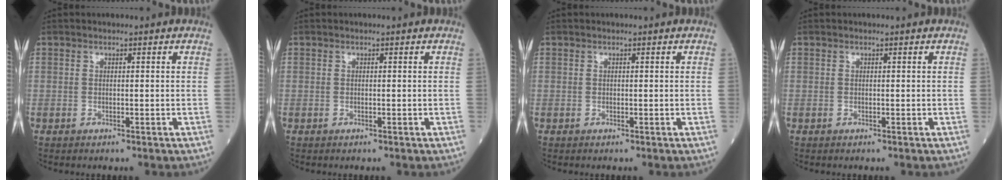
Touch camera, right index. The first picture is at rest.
{"total": 0.0}
{"total": 0.0}
{"total": 0.0}